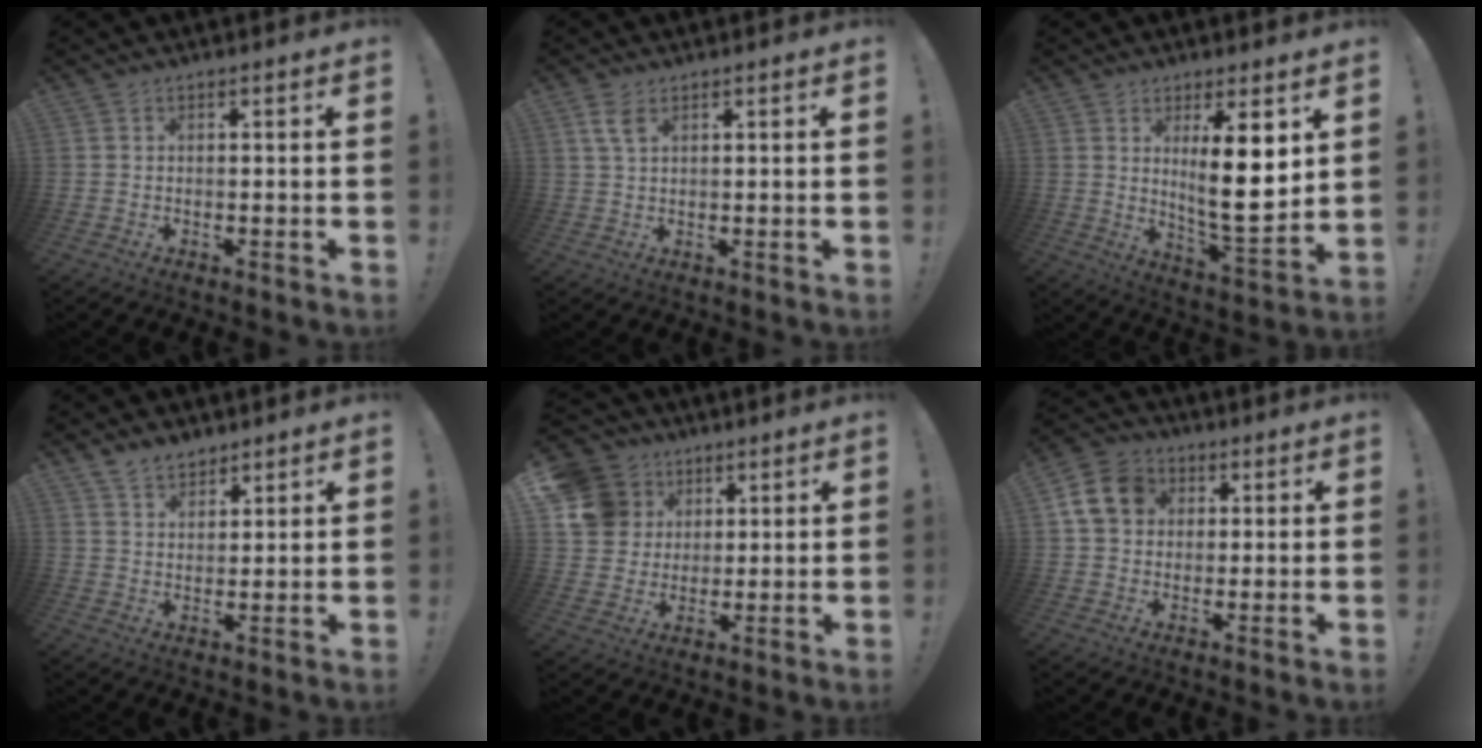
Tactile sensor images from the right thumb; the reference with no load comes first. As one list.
[{"total": 4.4, "force": [2.3, 2.0, 3.2], "torque": [-0.058, -0.005, 0.042]}, {"total": 13.3, "force": [4.2, 3.4, 12.2], "torque": [-0.187, -0.037, 0.062]}, {"total": 6.1, "force": [5.0, 3.1, 1.6], "torque": [-0.030, -0.028, 0.096]}, {"total": 13.2, "force": [4.6, 11.6, 4.4], "torque": [-0.062, -0.016, 0.094]}, {"total": 12.0, "force": [3.1, 9.9, 6.1], "torque": [-0.106, 0.008, 0.068]}]